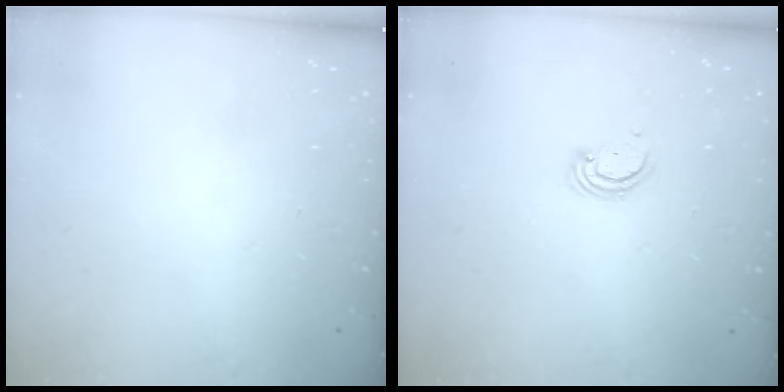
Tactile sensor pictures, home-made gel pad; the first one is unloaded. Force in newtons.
{"total": 2.6, "press": 2.6, "slide": 0.2}